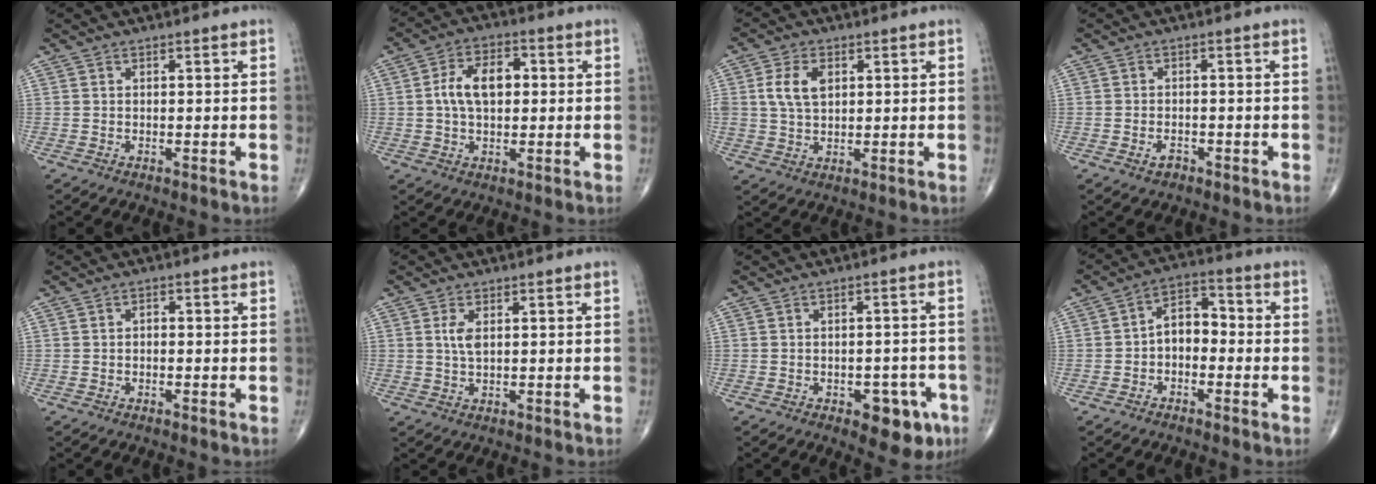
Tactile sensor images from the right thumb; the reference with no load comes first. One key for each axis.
{"total": 9.0, "fx": 0.8, "fy": 5.4, "fz": 7.1, "tx": -0.120, "ty": 0.018, "tz": 0.011}
{"total": 6.6, "fx": 1.7, "fy": 4.2, "fz": 4.8, "tx": -0.089, "ty": -0.001, "tz": 0.033}
{"total": 2.0, "fx": -1.2, "fy": 1.3, "fz": 1.0, "tx": -0.016, "ty": 0.007, "tz": -0.017}
{"total": 0.9, "fx": -0.2, "fy": 0.6, "fz": 0.6, "tx": -0.002, "ty": 0.005, "tz": -0.006}
{"total": 2.8, "fx": 0.7, "fy": 1.2, "fz": 2.4, "tx": -0.047, "ty": -0.001, "tz": 0.017}
{"total": 8.1, "fx": -3.9, "fy": 4.3, "fz": 5.7, "tx": -0.040, "ty": 0.023, "tz": -0.042}
{"total": 6.7, "fx": -1.3, "fy": 4.5, "fz": 4.8, "tx": -0.055, "ty": 0.034, "tz": -0.038}